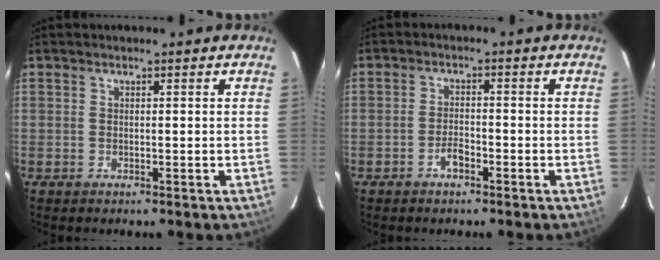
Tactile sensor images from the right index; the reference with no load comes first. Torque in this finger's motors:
{"motor_torque": [0.15, 0.07, 0.02, 0.00]}